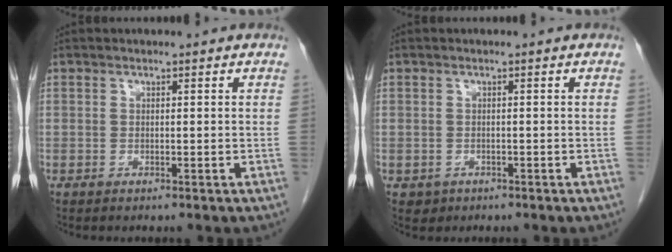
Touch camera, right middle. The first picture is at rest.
{"total": 1.3, "force": [-0.6, 1.2, 0.1], "torque": [-0.004, 0.005, -0.001]}